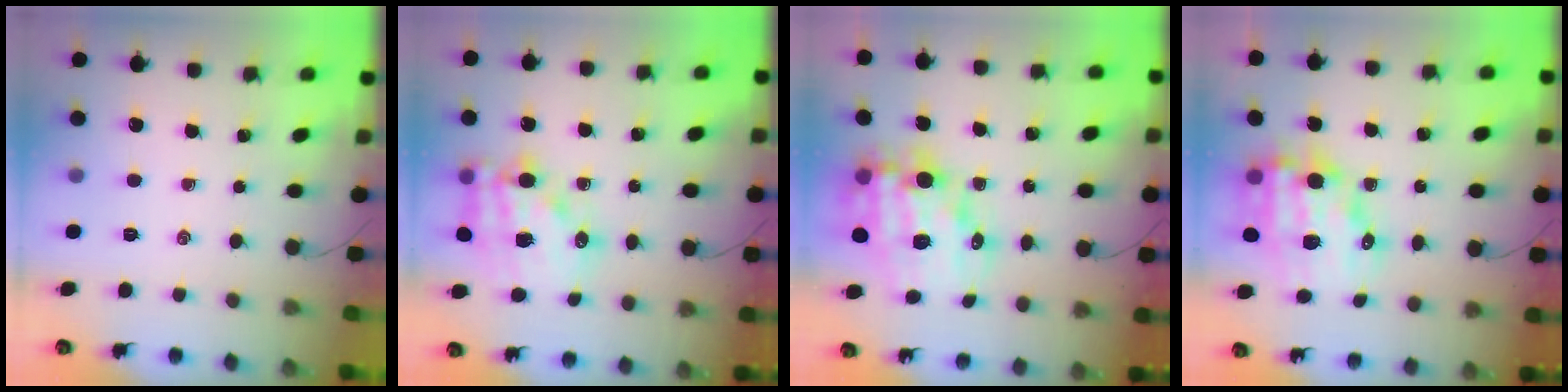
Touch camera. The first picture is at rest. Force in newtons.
{"total": 15.4, "press": 15.0, "slide": 3.2}
{"total": 16.6, "press": 16.0, "slide": 4.2}
{"total": 14.7, "press": 14.4, "slide": 3.0}